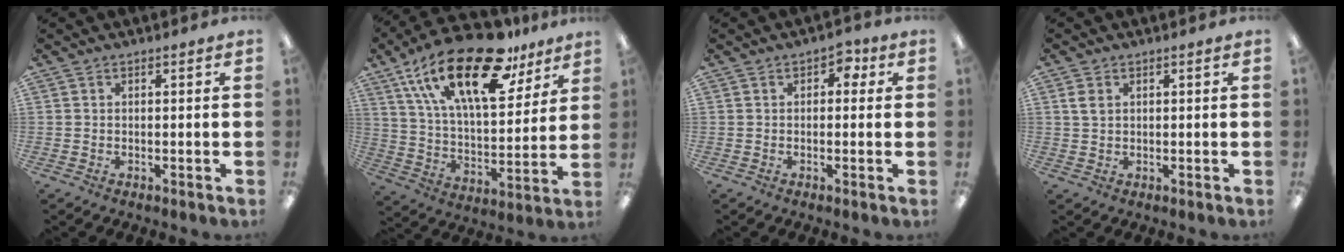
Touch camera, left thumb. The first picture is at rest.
{"total": 25.7, "force": [15.7, 10.7, 17.3], "torque": [-0.298, -0.080, 0.268]}
{"total": 2.8, "force": [0.4, 2.0, 1.9], "torque": [-0.022, 0.003, 0.000]}
{"total": 2.5, "force": [0.9, 1.7, 1.6], "torque": [-0.026, 0.002, 0.013]}